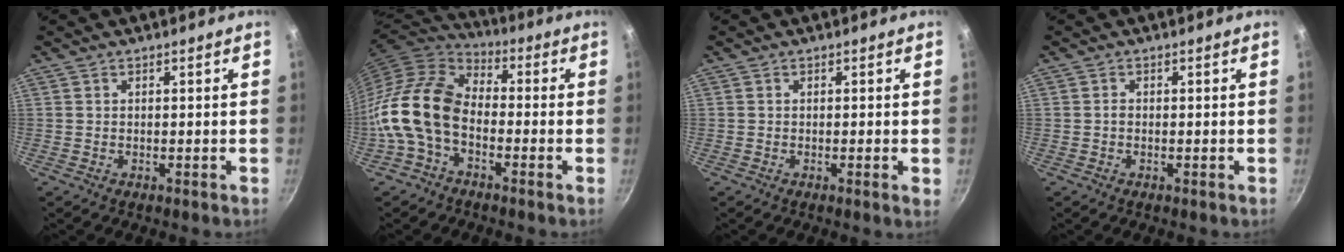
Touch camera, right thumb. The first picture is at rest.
{"total": 13.9, "force": [-3.8, 9.0, 9.9], "torque": [-0.172, 0.044, -0.095]}
{"total": 1.2, "force": [-0.3, 0.0, 1.1], "torque": [-0.016, -0.003, -0.007]}
{"total": 0.8, "force": [-0.2, 0.6, 0.5], "torque": [-0.008, 0.005, -0.004]}